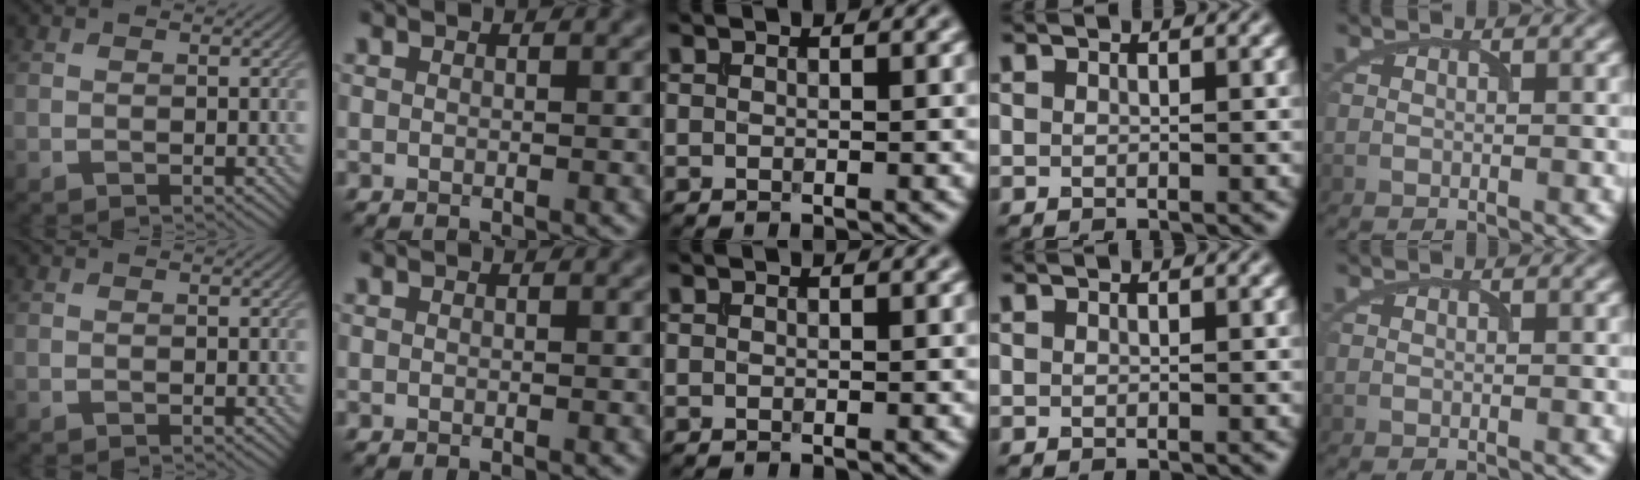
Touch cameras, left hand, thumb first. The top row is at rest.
{}